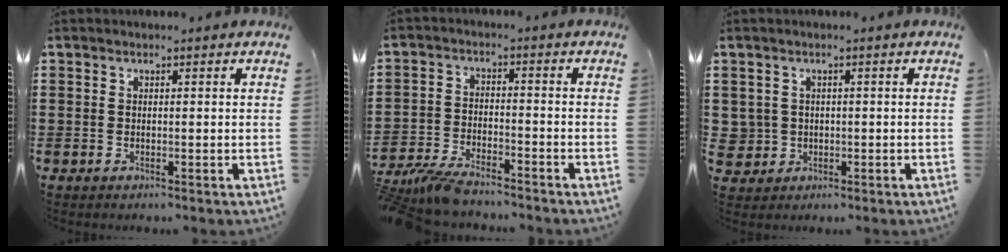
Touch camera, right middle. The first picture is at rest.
{"total": 5.3, "force": [-5.0, 0.6, 1.5], "torque": [-0.053, -0.008, -0.104]}
{"total": 2.6, "force": [-0.1, 2.6, 0.1], "torque": [-0.016, 0.008, -0.005]}